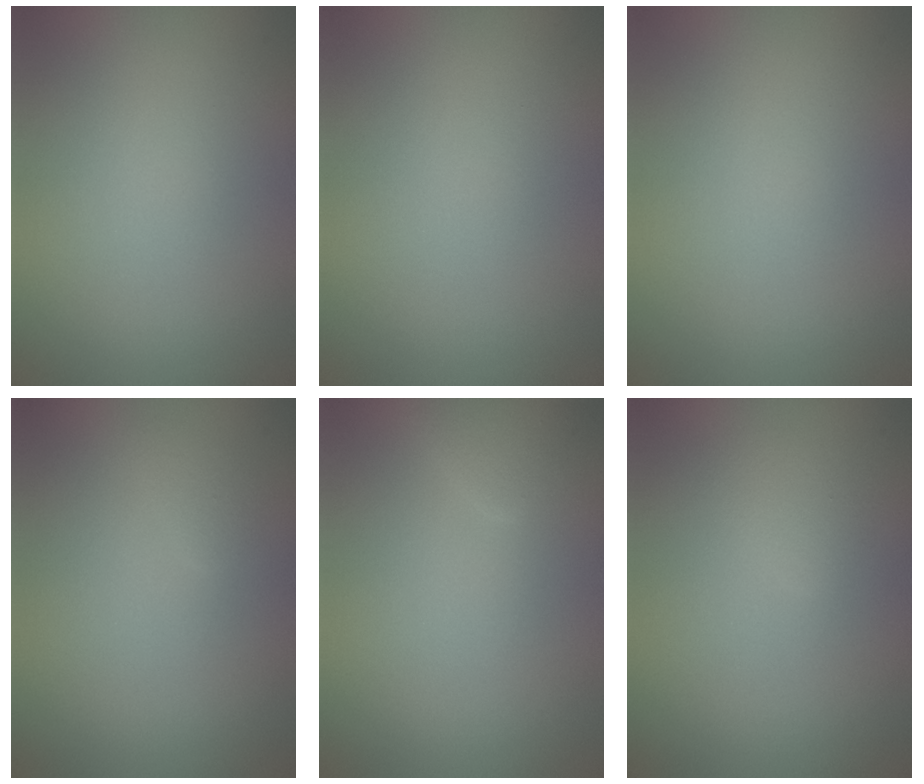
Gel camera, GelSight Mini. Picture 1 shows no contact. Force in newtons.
{"total": 0.0}
{"total": 0.0}
{"total": 0.7, "press": 0.7, "slide": 0.1}
{"total": 1.5, "press": 1.5, "slide": 0.1}
{"total": 1.1, "press": 1.1, "slide": 0.1}